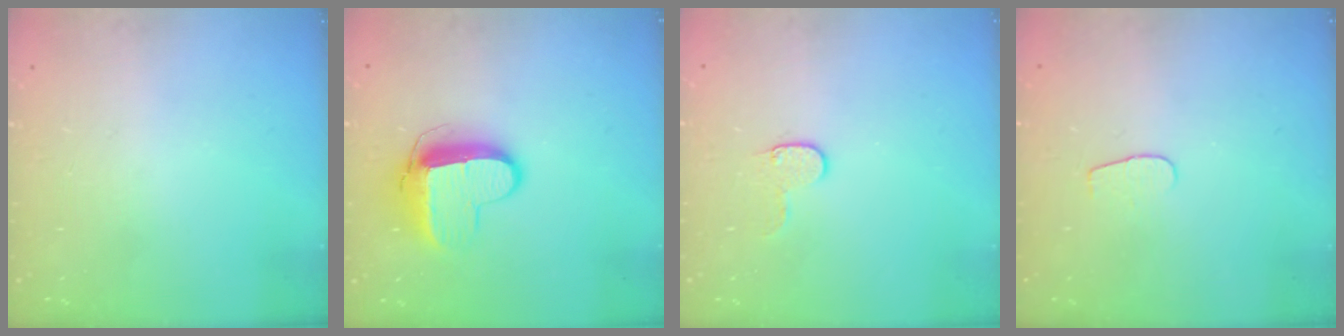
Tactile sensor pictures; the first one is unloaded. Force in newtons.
{"total": 10.8, "press": 10.8, "slide": 0.9}
{"total": 5.5, "press": 5.5, "slide": 0.5}
{"total": 3.2, "press": 3.2, "slide": 0.3}